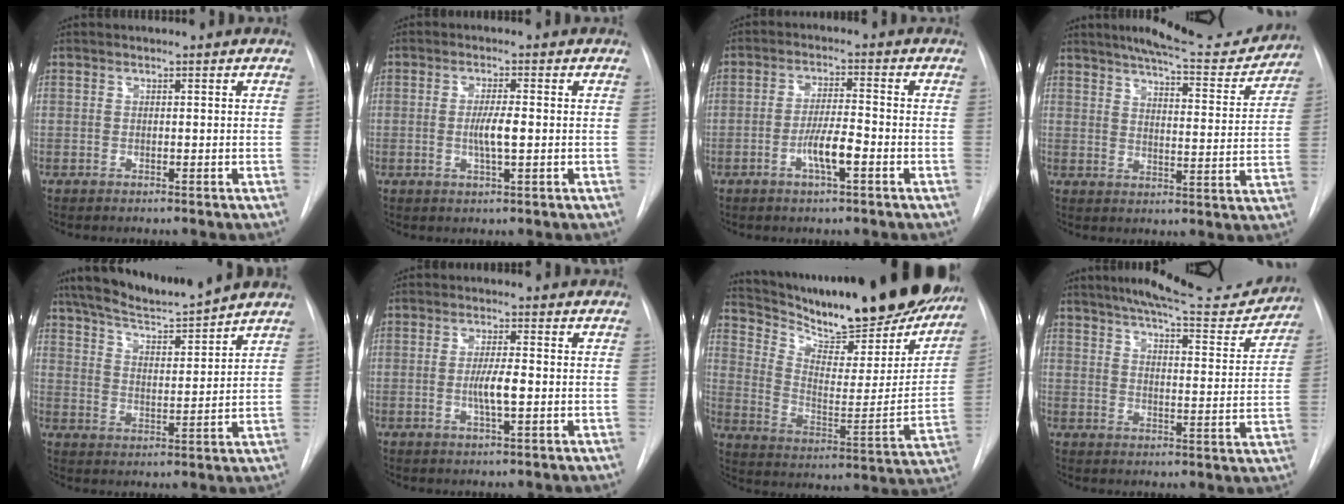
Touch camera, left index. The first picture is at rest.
{"total": 3.7, "force": [-0.3, 0.4, 3.7], "torque": [-0.070, -0.003, -0.006]}
{"total": 5.1, "force": [-2.1, 0.7, 4.6], "torque": [-0.089, 0.000, -0.040]}
{"total": 16.1, "force": [14.7, 2.7, 6.0], "torque": [-0.079, -0.019, 0.184]}
{"total": 12.2, "force": [11.1, 0.4, 5.0], "torque": [-0.085, 0.001, 0.182]}
{"total": 4.1, "force": [-0.6, 0.4, 4.0], "torque": [-0.076, -0.004, -0.011]}
{"total": 30.8, "force": [26.0, 6.6, 15.1], "torque": [-0.252, -0.065, 0.359]}
{"total": 17.3, "force": [15.9, 2.6, 6.4], "torque": [-0.091, -0.025, 0.202]}